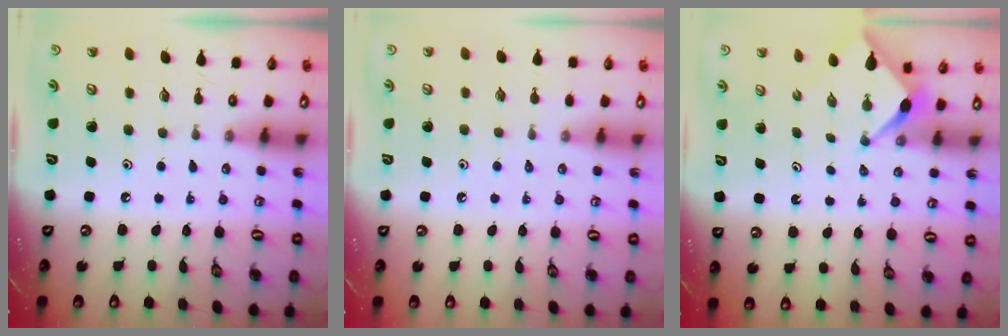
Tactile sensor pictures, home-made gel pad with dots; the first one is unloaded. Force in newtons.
{"total": 1.9, "press": 1.9, "slide": 0.4}
{"total": 2.5, "press": 2.5, "slide": 0.3}